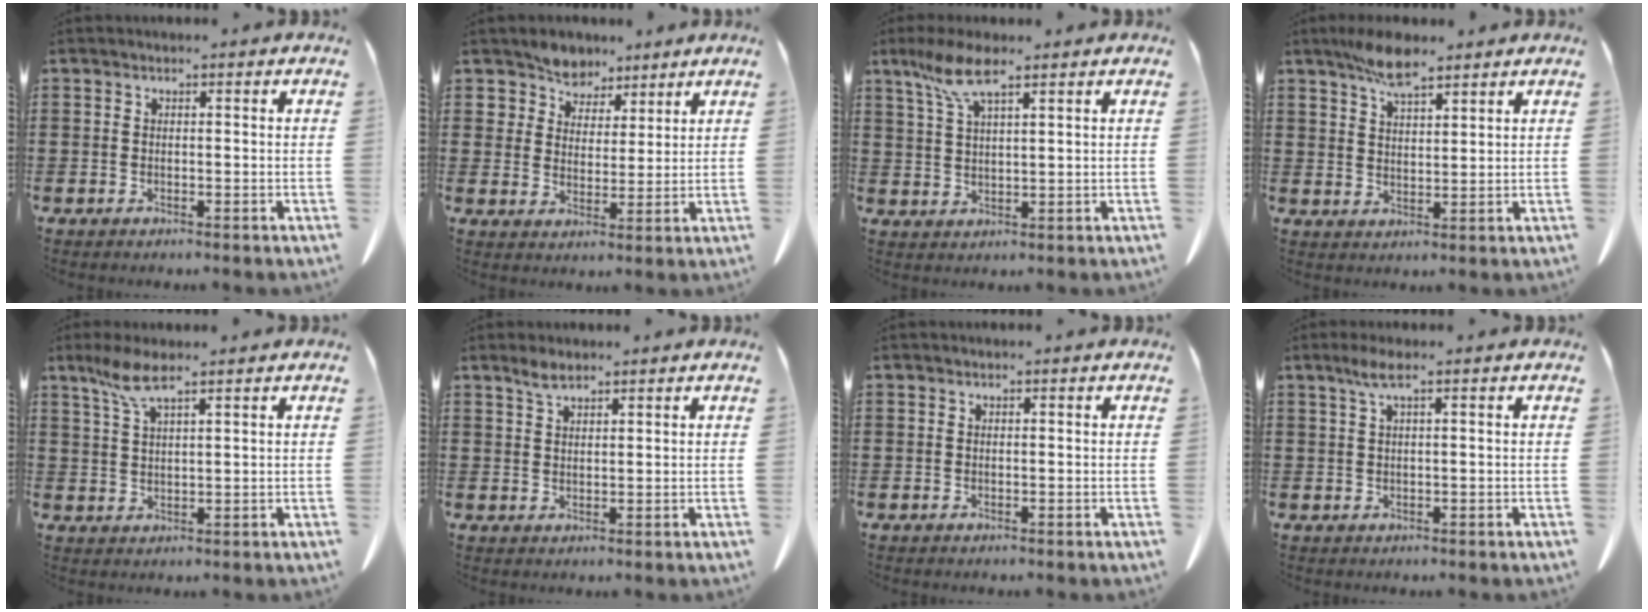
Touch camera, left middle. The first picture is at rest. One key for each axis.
{"total": 5.5, "fx": 4.8, "fy": 2.6, "fz": -0.3, "tx": -0.026, "ty": -0.021, "tz": 0.090}
{"total": 6.6, "fx": 4.1, "fy": 1.4, "fz": 4.9, "tx": -0.106, "ty": 0.001, "tz": 0.074}
{"total": 6.6, "fx": 4.9, "fy": 1.9, "fz": 4.0, "tx": -0.089, "ty": -0.001, "tz": 0.091}
{"total": 5.4, "fx": 3.4, "fy": 1.0, "fz": 4.1, "tx": -0.095, "ty": -0.002, "tz": 0.059}
{"total": 2.3, "fx": 1.8, "fy": 0.7, "fz": 1.3, "tx": -0.031, "ty": 0.001, "tz": 0.034}
{"total": 0.0}
{"total": 2.6, "fx": 1.1, "fy": 0.1, "fz": 2.4, "tx": -0.050, "ty": 0.000, "tz": 0.019}